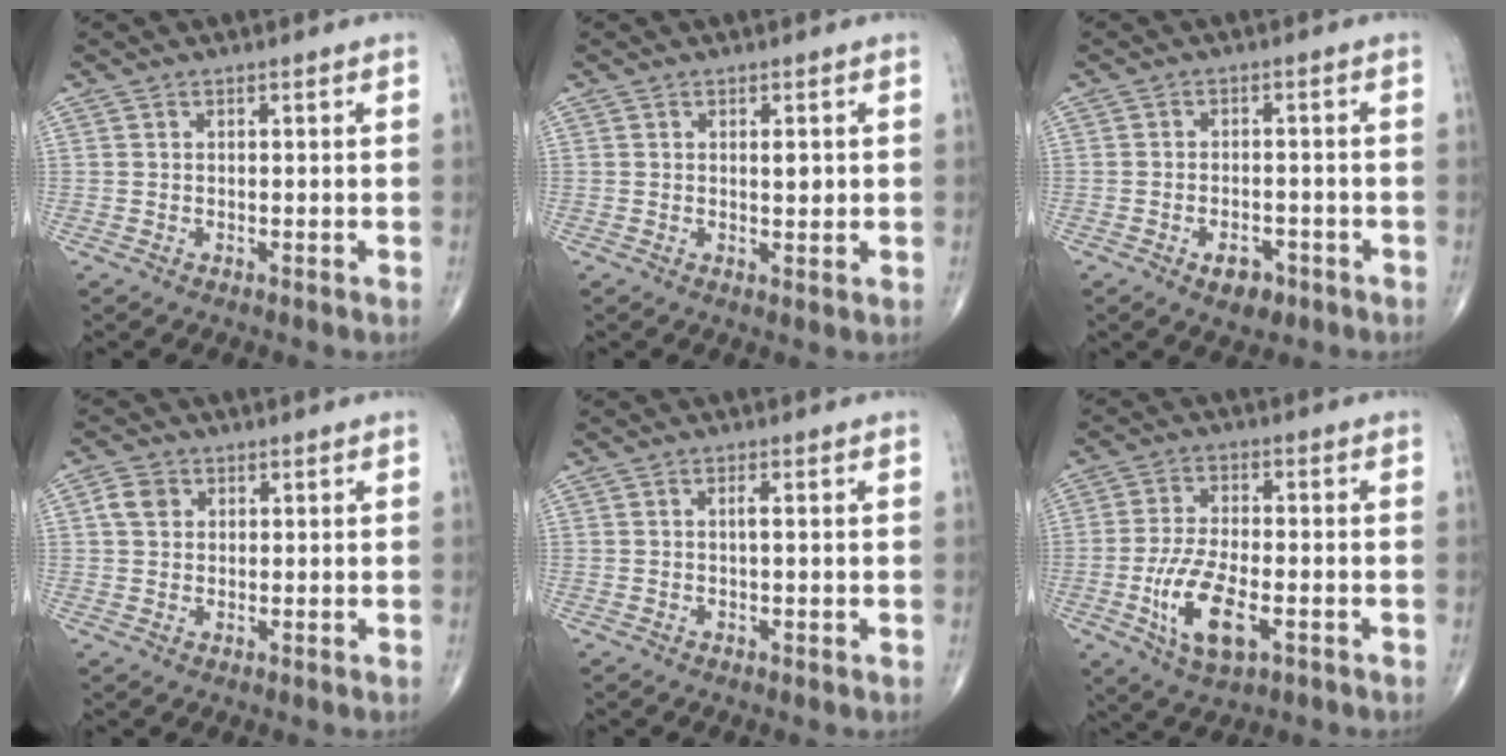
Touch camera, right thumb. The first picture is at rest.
{"total": 2.1, "force": [0.4, 0.8, 1.9], "torque": [-0.022, -0.004, 0.005]}
{"total": 4.5, "force": [-2.5, 2.5, 2.8], "torque": [-0.030, 0.012, -0.035]}
{"total": 3.4, "force": [1.0, 2.8, 1.7], "torque": [-0.025, 0.005, 0.016]}
{"total": 1.5, "force": [0.0, 0.1, 1.4], "torque": [-0.026, 0.000, -0.001]}
{"total": 11.0, "force": [-3.6, 4.7, 9.2], "torque": [-0.179, 0.004, -0.063]}